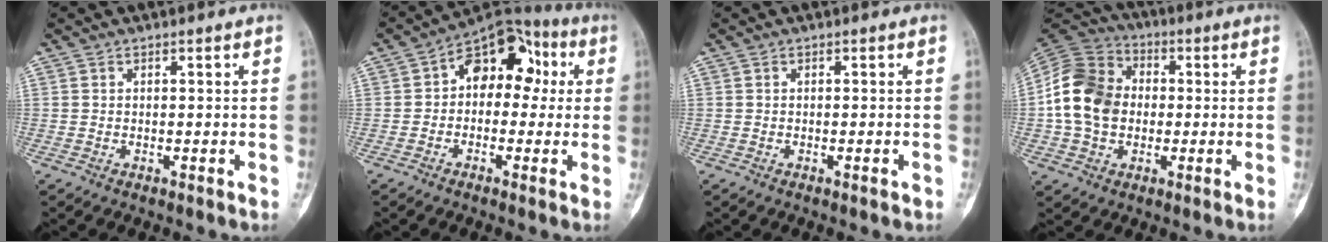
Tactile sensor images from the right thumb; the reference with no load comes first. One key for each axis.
{"total": 12.7, "fx": 1.9, "fy": 8.4, "fz": 9.4, "tx": -0.082, "ty": 0.039, "tz": 0.012}
{"total": 0.9, "fx": -0.5, "fy": 0.2, "fz": 0.8, "tx": -0.013, "ty": -0.001, "tz": -0.005}
{"total": 15.3, "fx": -0.4, "fy": 12.2, "fz": 9.3, "tx": -0.158, "ty": 0.027, "tz": -0.015}